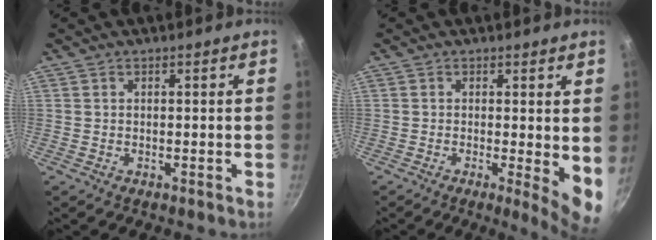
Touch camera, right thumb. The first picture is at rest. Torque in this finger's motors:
{"motor_torque": [-0.10, 0.87, 0.13, -0.11, 0.16]}